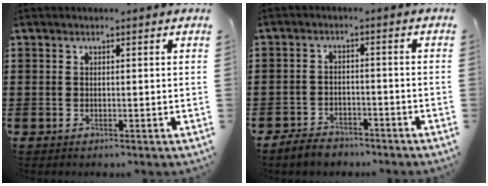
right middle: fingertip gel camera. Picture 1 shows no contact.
{"total": 3.3, "force": [-3.2, 0.9, 0.1], "torque": [-0.008, 0.006, -0.067]}